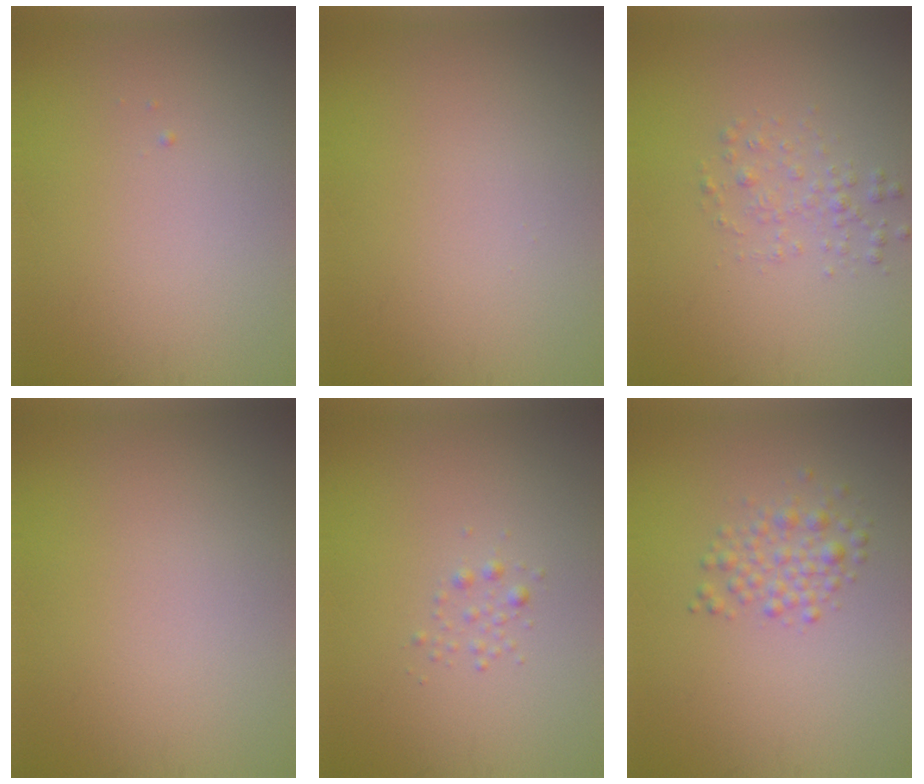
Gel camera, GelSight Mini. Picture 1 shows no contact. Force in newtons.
{"total": 0.0}
{"total": 1.6, "press": 1.6, "slide": 0.1}
{"total": 0.0}
{"total": 0.8, "press": 0.8, "slide": 0.0}
{"total": 2.2, "press": 2.2, "slide": 0.1}